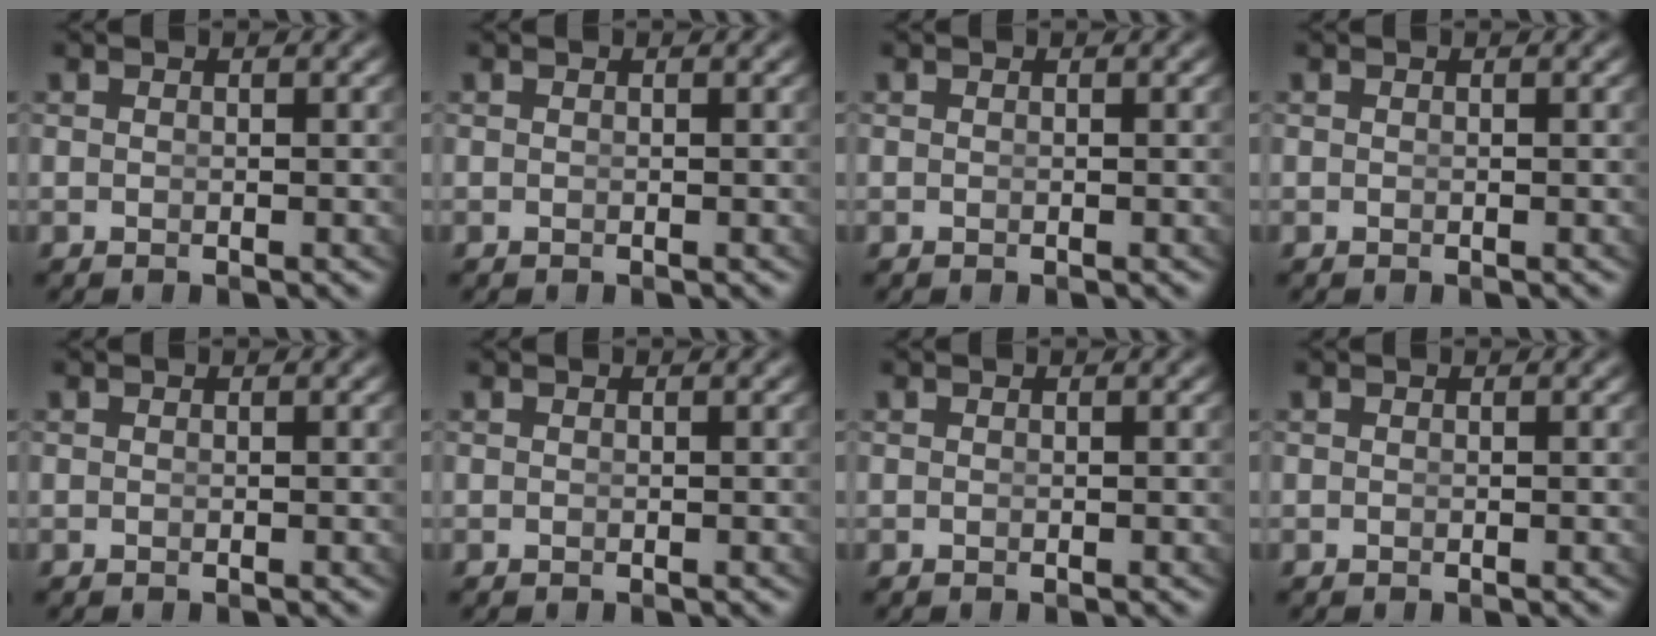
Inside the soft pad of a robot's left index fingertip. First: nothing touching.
{"total": 0.0}
{"total": 0.0}
{"total": 0.0}
{"total": 0.0}
{"total": 0.0}
{"total": 0.0}
{"total": 0.0}